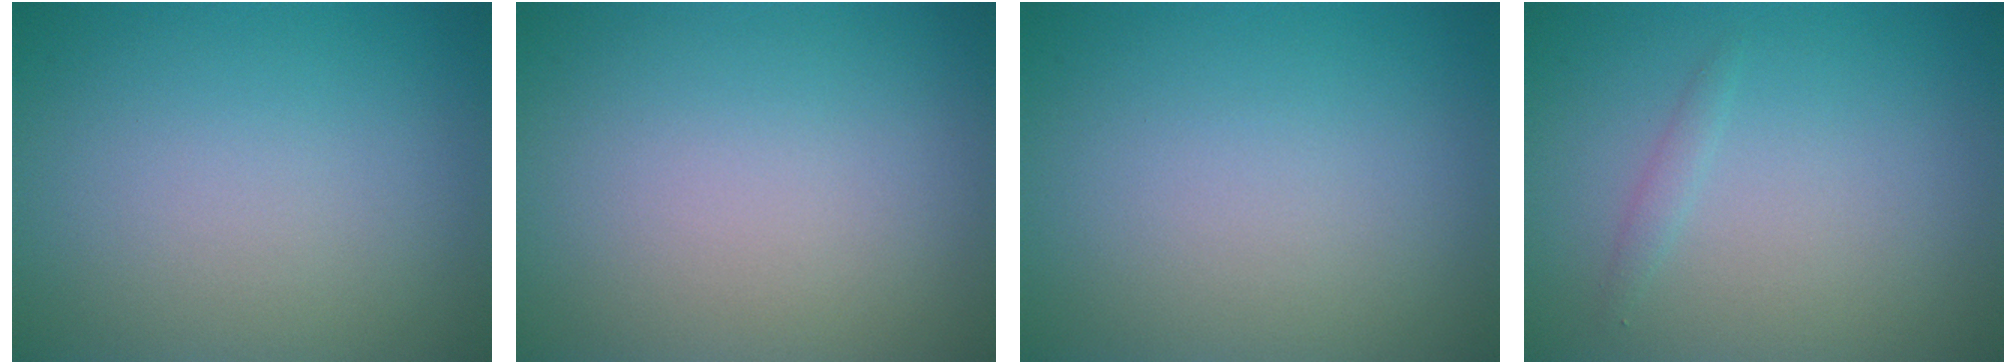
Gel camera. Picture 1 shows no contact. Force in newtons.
{"total": 0.0}
{"total": 0.0}
{"total": 0.8, "press": 0.8, "slide": 0.1}